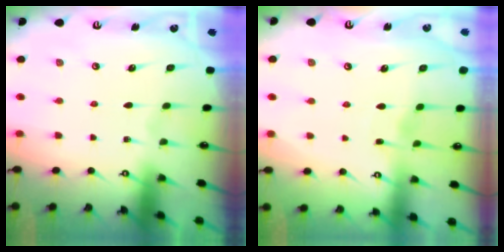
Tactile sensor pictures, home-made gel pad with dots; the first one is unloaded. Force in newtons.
{"total": 2.5, "press": 2.5, "slide": 0.3}